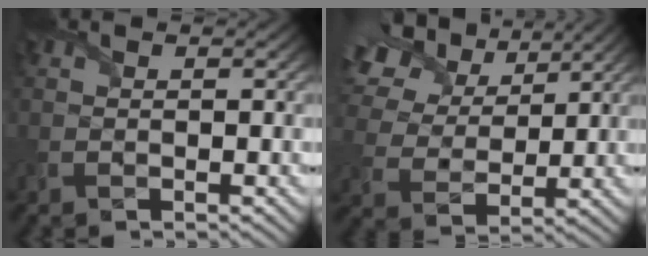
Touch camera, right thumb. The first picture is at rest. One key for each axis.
{"total": 13.1, "fx": 7.4, "fy": 7.8, "fz": 7.4, "tx": -0.218, "ty": 0.036, "tz": 0.124}